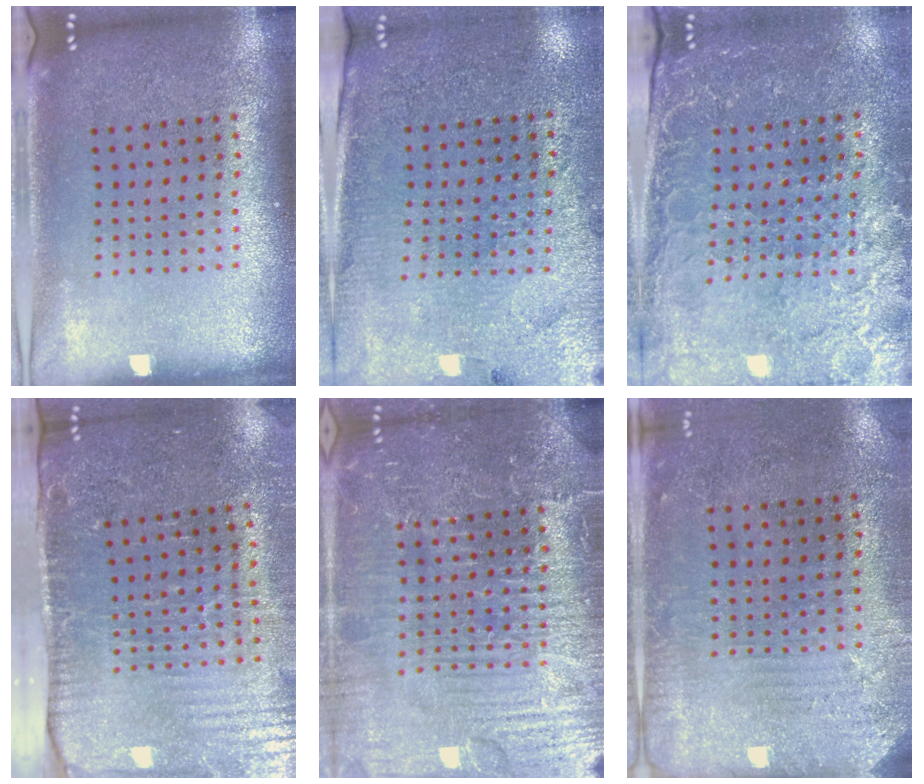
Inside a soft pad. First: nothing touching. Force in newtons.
{"total": 3.1, "press": 2.8, "slide": 1.3}
{"total": 2.9, "press": 2.8, "slide": 0.8}
{"total": 4.5, "press": 3.9, "slide": 2.4}
{"total": 7.7, "press": 7.7, "slide": 0.9}
{"total": 2.8, "press": 2.3, "slide": 1.5}